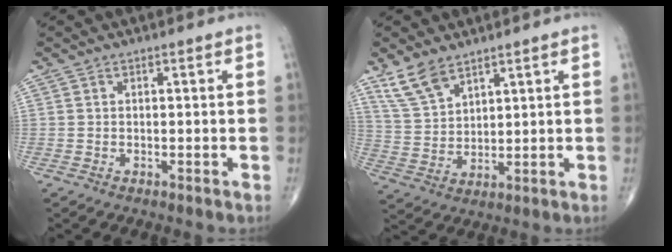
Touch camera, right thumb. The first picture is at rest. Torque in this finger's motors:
{"motor_torque": [-0.64, 0.69, 0.00, 0.00, 0.01]}